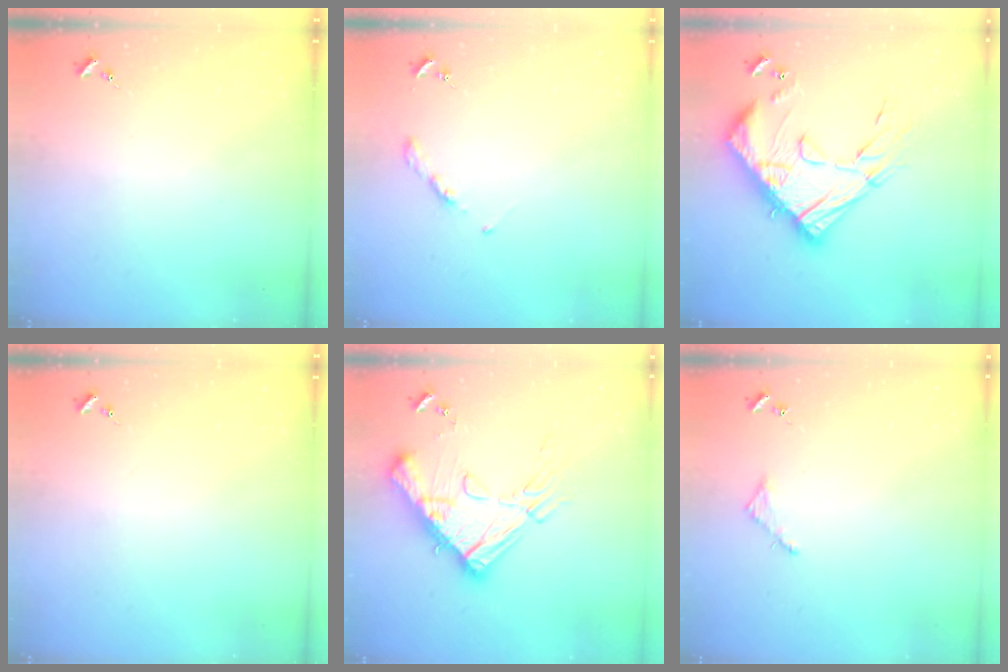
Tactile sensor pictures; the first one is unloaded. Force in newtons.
{"total": 3.2, "press": 3.2, "slide": 0.4}
{"total": 24.5, "press": 24.4, "slide": 2.2}
{"total": 0.0}
{"total": 20.5, "press": 20.3, "slide": 2.3}
{"total": 2.8, "press": 2.7, "slide": 0.3}